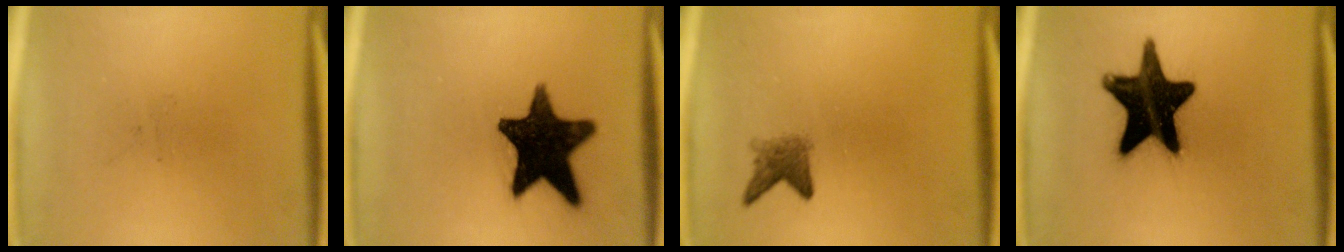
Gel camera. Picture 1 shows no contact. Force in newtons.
{"total": 16.5}
{"total": 2.6}
{"total": 18.5}